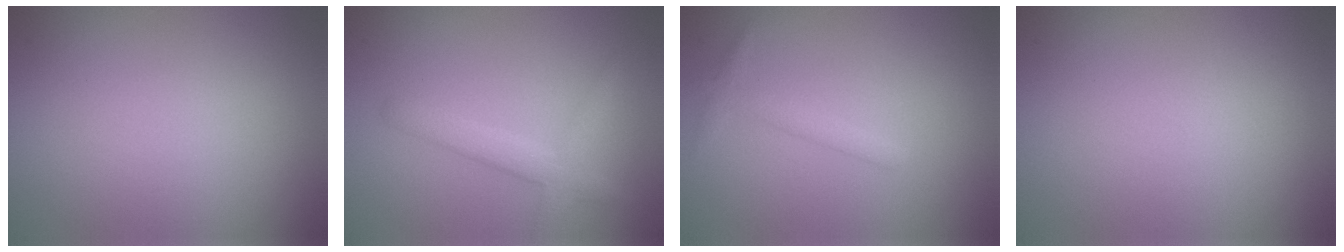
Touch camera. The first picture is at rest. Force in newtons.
{"total": 2.7, "press": 2.7, "slide": 0.1}
{"total": 1.4, "press": 1.4, "slide": 0.1}
{"total": 0.0}